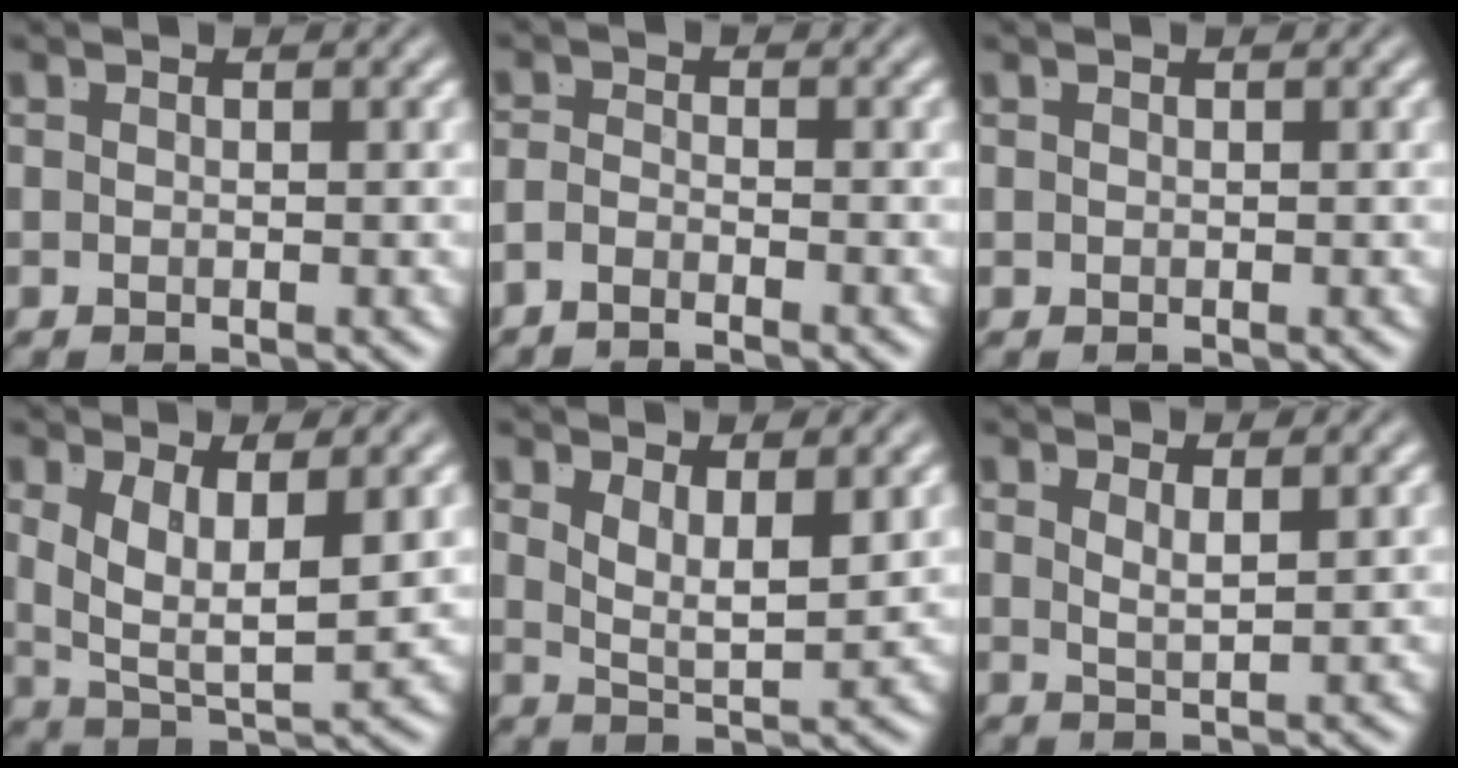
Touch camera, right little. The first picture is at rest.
{"total": 2.0, "force": [-1.9, -0.3, 0.4], "torque": [-0.009, -0.013, -0.030]}
{"total": 0.0}
{"total": 5.1, "force": [0.9, 2.6, 4.3], "torque": [-0.096, -0.027, 0.028]}
{"total": 3.1, "force": [1.6, 0.8, 2.5], "torque": [-0.050, -0.012, 0.027]}
{"total": 1.9, "force": [1.1, -1.0, 1.1], "torque": [-0.017, -0.012, 0.029]}